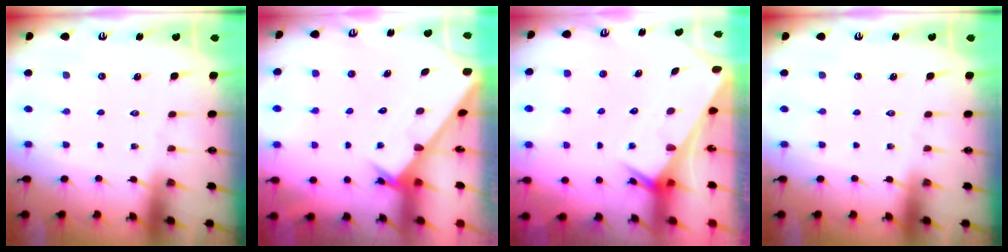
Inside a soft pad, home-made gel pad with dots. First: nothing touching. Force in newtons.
{"total": 2.4, "press": 2.4, "slide": 0.2}
{"total": 2.7, "press": 2.7, "slide": 0.1}
{"total": 0.0}